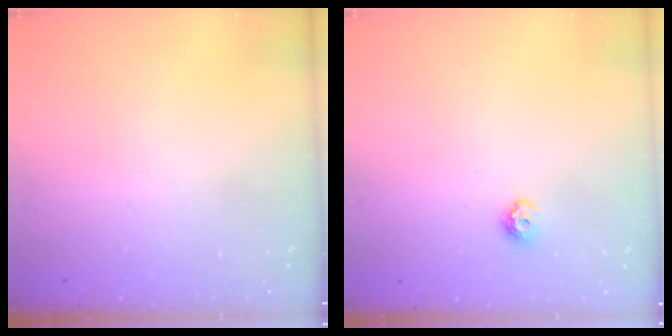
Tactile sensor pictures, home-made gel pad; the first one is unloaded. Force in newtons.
{"total": 6.1, "press": 6.1, "slide": 0.8}